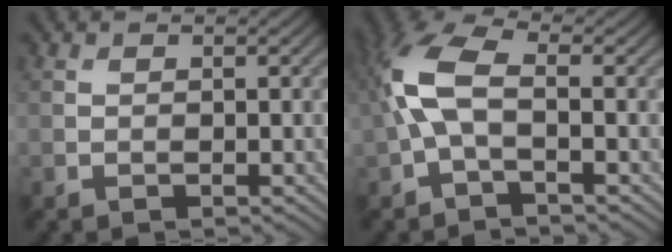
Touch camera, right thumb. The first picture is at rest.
{"total": 6.9, "force": [-0.2, 3.1, 6.2], "torque": [-0.153, 0.020, -0.017]}